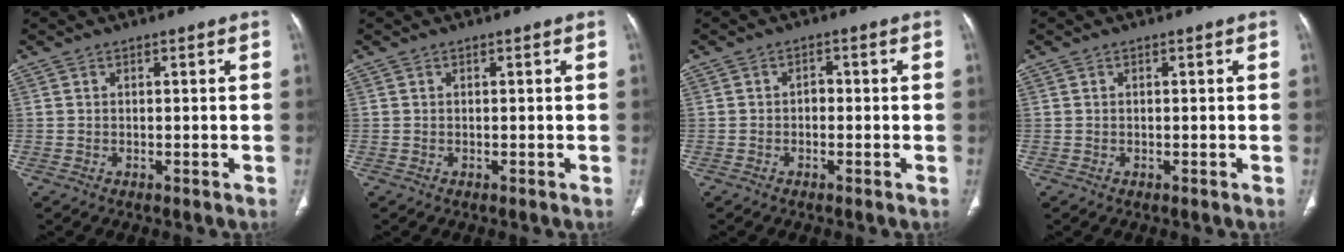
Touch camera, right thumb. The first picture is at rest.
{"total": 0.0}
{"total": 1.5, "force": [-0.4, 1.1, 1.0], "torque": [-0.003, 0.007, -0.012]}
{"total": 0.0}